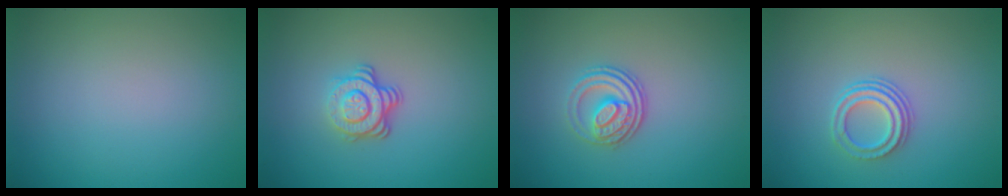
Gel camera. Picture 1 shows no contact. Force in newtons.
{"total": 3.5, "press": 2.5, "slide": 2.4}
{"total": 3.1, "press": 2.5, "slide": 1.9}
{"total": 2.8, "press": 2.2, "slide": 1.8}